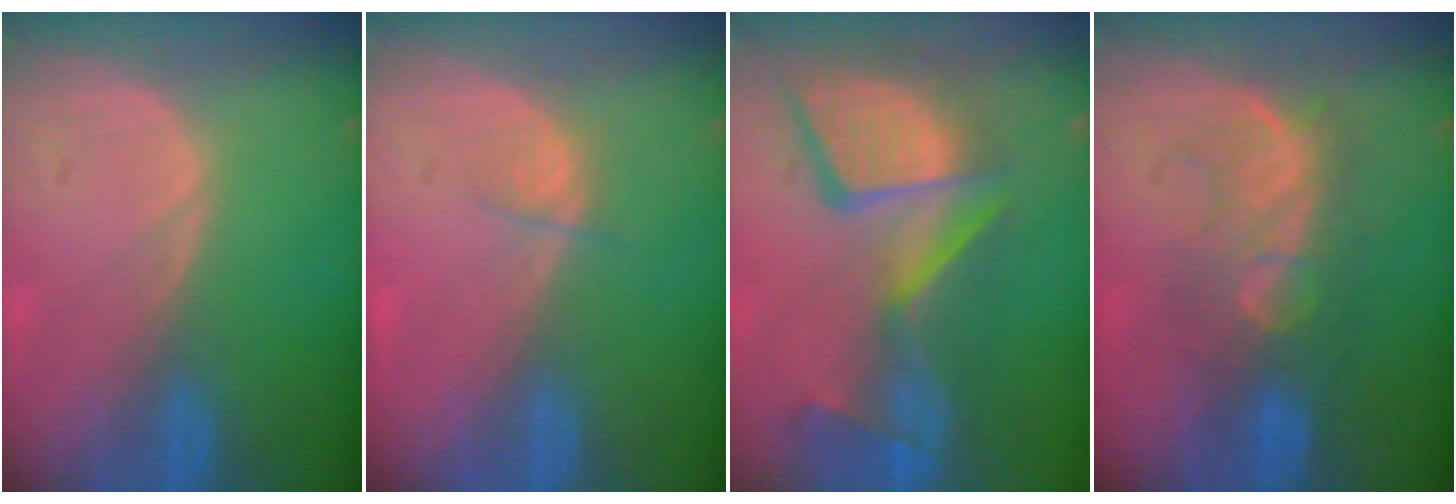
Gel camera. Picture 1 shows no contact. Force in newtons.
{"total": 1.4, "press": 1.3, "slide": 0.6}
{"total": 13.6, "press": 11.2, "slide": 7.7}
{"total": 7.8, "press": 7.7, "slide": 1.3}